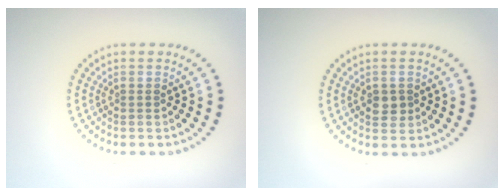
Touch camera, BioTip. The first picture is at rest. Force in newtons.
{"total": 1.7, "press": 1.7, "slide": 0.3}